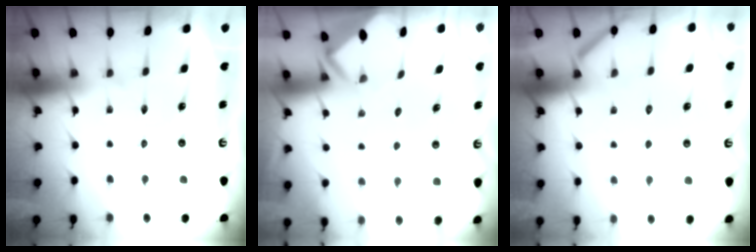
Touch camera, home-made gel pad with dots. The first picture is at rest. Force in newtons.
{"total": 3.4, "press": 3.4, "slide": 0.1}
{"total": 3.8, "press": 3.8, "slide": 0.5}